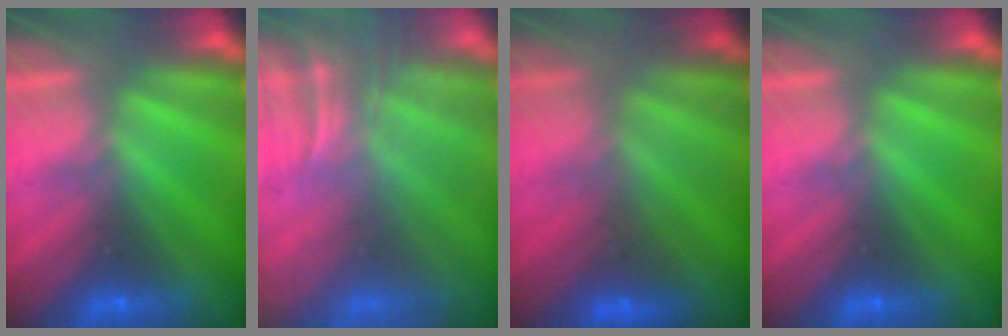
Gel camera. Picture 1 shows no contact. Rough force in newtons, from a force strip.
{"total": 7.4}
{"total": 2.4}
{"total": 0.0}